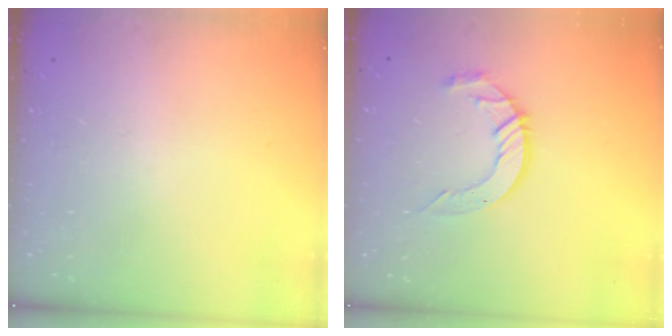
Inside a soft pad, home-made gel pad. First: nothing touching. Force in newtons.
{"total": 9.8, "press": 9.8, "slide": 0.9}